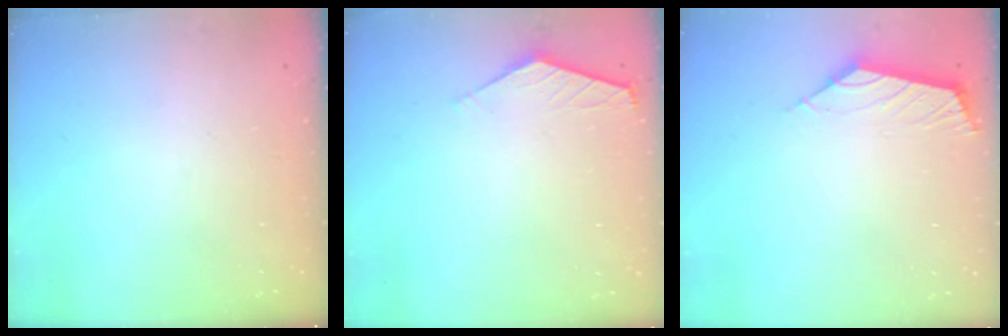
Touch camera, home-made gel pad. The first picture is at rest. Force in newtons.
{"total": 1.3, "press": 1.3, "slide": 0.3}
{"total": 2.8, "press": 2.8, "slide": 0.7}